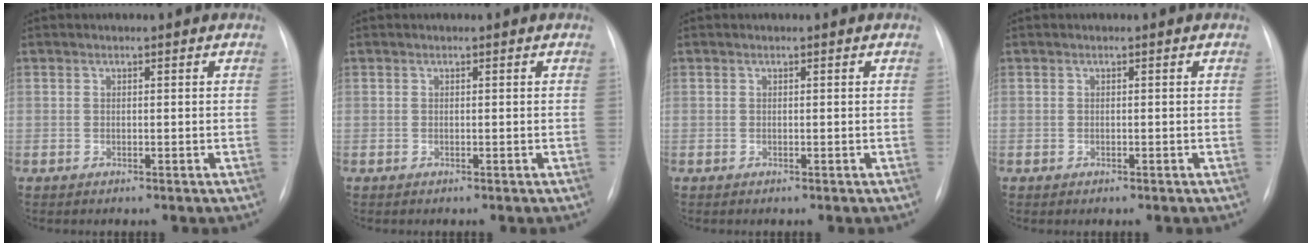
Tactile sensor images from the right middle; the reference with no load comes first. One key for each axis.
{"total": 0.0}
{"total": 0.0}
{"total": 0.0}